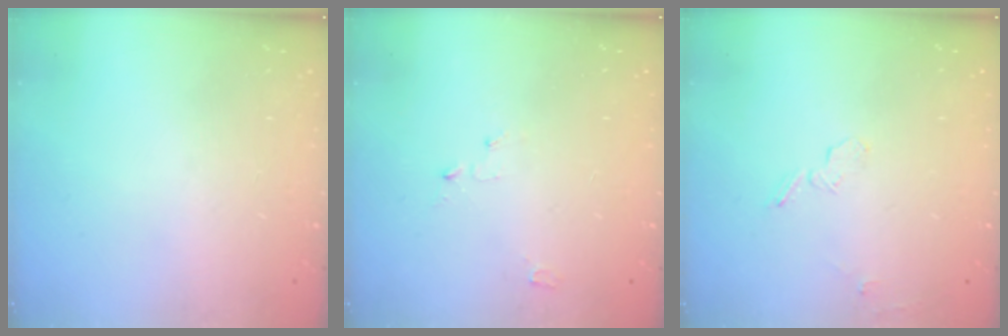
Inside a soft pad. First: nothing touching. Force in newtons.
{"total": 2.9, "press": 2.8, "slide": 0.3}
{"total": 5.3, "press": 5.2, "slide": 1.2}